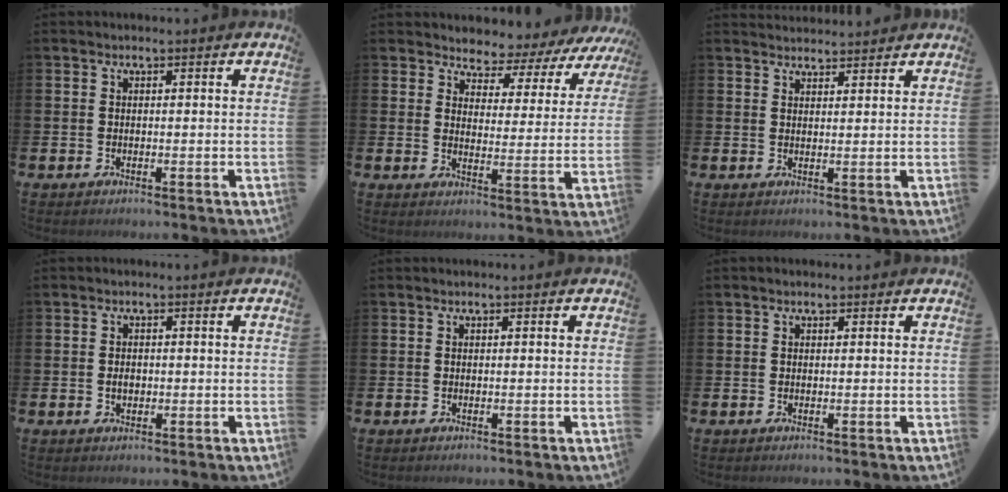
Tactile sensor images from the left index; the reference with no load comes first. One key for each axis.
{"total": 3.5, "fx": 3.2, "fy": 1.4, "fz": -0.4, "tx": -0.008, "ty": -0.040, "tz": 0.044}
{"total": 2.5, "fx": 2.5, "fy": 0.4, "fz": 0.0, "tx": 0.007, "ty": -0.015, "tz": 0.043}
{"total": 1.4, "fx": -0.1, "fy": 1.0, "fz": 0.9, "tx": -0.005, "ty": 0.002, "tz": -0.006}
{"total": 0.0}
{"total": 0.6, "fx": 0.5, "fy": 0.2, "fz": 0.3, "tx": 0.001, "ty": 0.000, "tz": 0.007}